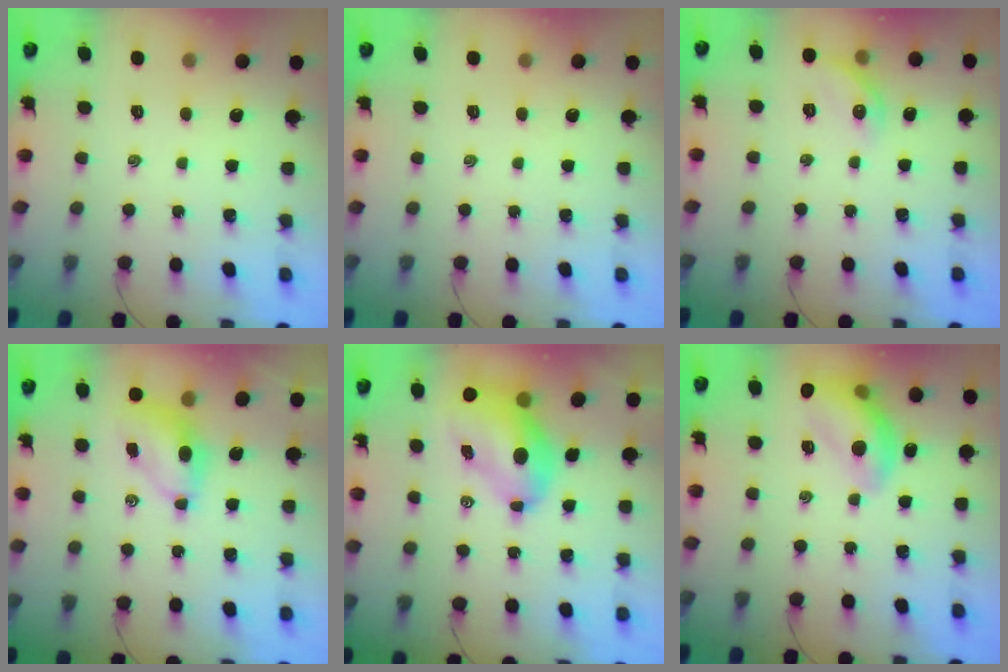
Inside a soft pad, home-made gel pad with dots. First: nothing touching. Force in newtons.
{"total": 0.0}
{"total": 7.8, "press": 7.8, "slide": 0.5}
{"total": 6.6, "press": 6.5, "slide": 1.2}
{"total": 10.4, "press": 9.9, "slide": 3.1}
{"total": 13.6, "press": 13.5, "slide": 1.8}